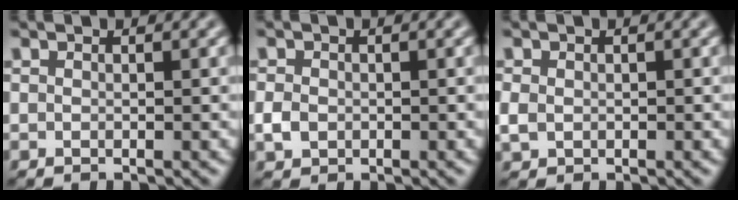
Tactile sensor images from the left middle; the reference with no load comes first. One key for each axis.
{"total": 1.7, "fx": -0.4, "fy": 1.4, "fz": 0.8, "tx": -0.016, "ty": -0.003, "tz": -0.012}
{"total": 1.1, "fx": -0.1, "fy": 1.0, "fz": 0.5, "tx": -0.017, "ty": -0.005, "tz": -0.002}